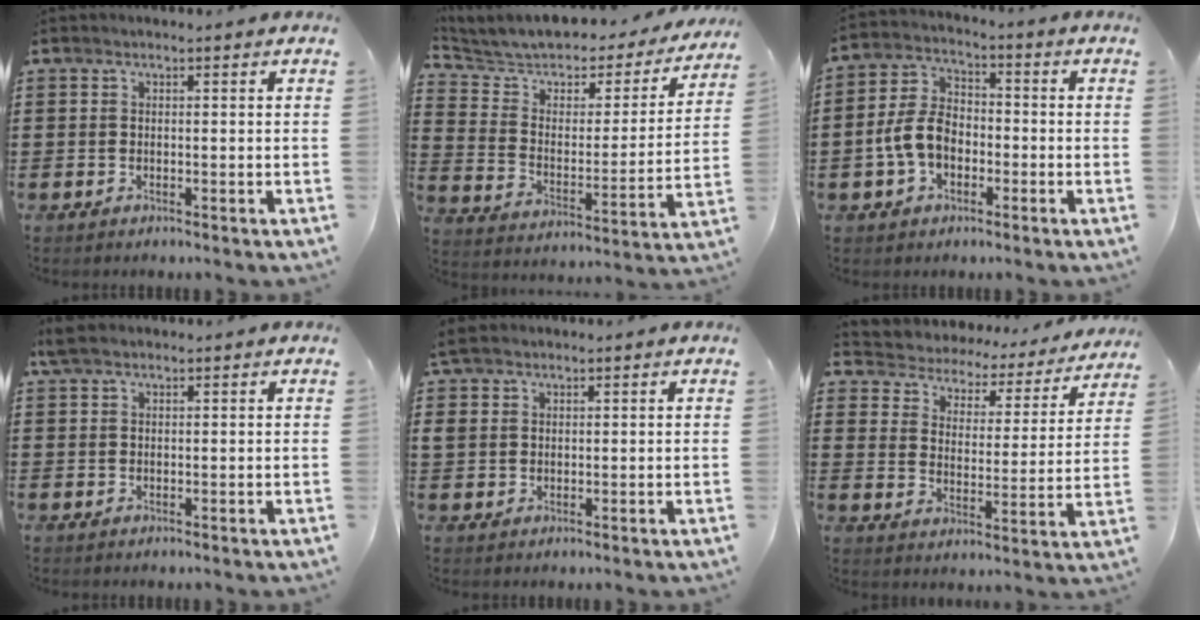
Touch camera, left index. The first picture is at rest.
{"total": 4.9, "force": [3.8, 2.4, 1.8], "torque": [-0.064, -0.033, 0.059]}
{"total": 7.2, "force": [-2.1, 5.0, 4.9], "torque": [-0.123, 0.007, -0.047]}
{"total": 1.9, "force": [1.3, 0.8, 1.1], "torque": [-0.026, 0.005, 0.024]}
{"total": 3.1, "force": [1.9, 2.1, 1.1], "torque": [-0.033, 0.013, 0.035]}
{"total": 2.9, "force": [2.8, 0.7, -0.3], "torque": [-0.018, -0.028, 0.037]}